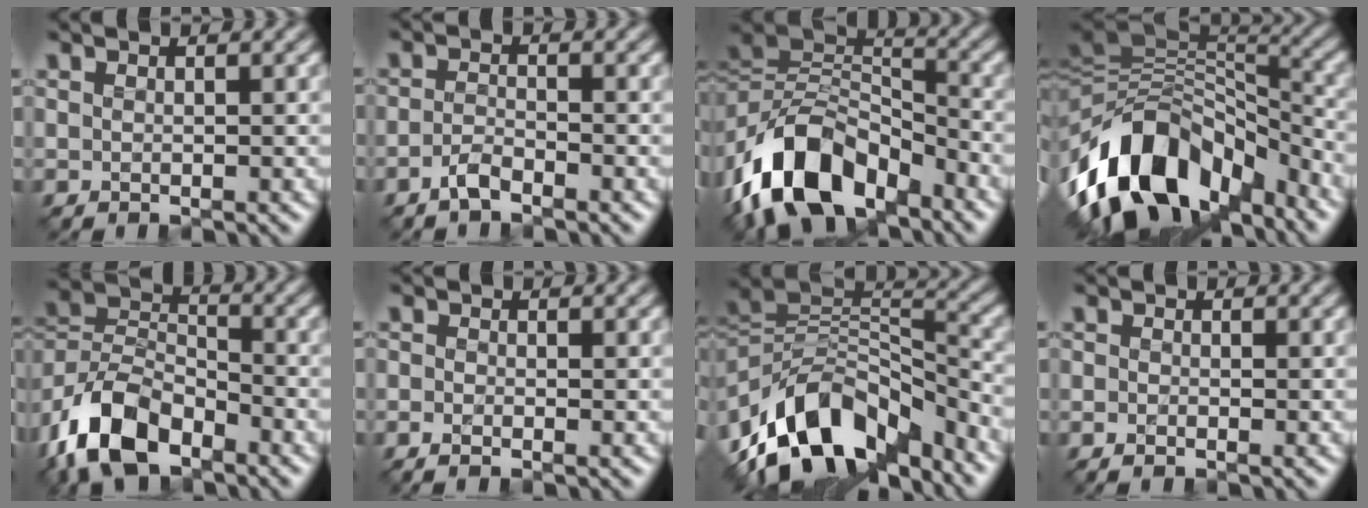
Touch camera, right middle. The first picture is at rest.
{"total": 2.2, "force": [-2.1, -0.4, 0.0], "torque": [-0.019, 0.007, -0.028]}
{"total": 11.7, "force": [-7.9, 6.2, 6.0], "torque": [-0.124, 0.007, -0.140]}
{"total": 13.4, "force": [-8.1, 7.7, 7.3], "torque": [-0.160, 0.019, -0.129]}
{"total": 9.3, "force": [-7.0, 4.2, 4.3], "torque": [-0.104, 0.005, -0.134]}
{"total": 1.4, "force": [-1.3, -0.5, -0.2], "torque": [-0.002, -0.003, -0.007]}
{"total": 12.3, "force": [-8.5, 5.8, 6.7], "torque": [-0.136, 0.027, -0.149]}
{"total": 1.4, "force": [-1.2, -0.6, -0.4], "torque": [-0.001, 0.001, -0.006]}